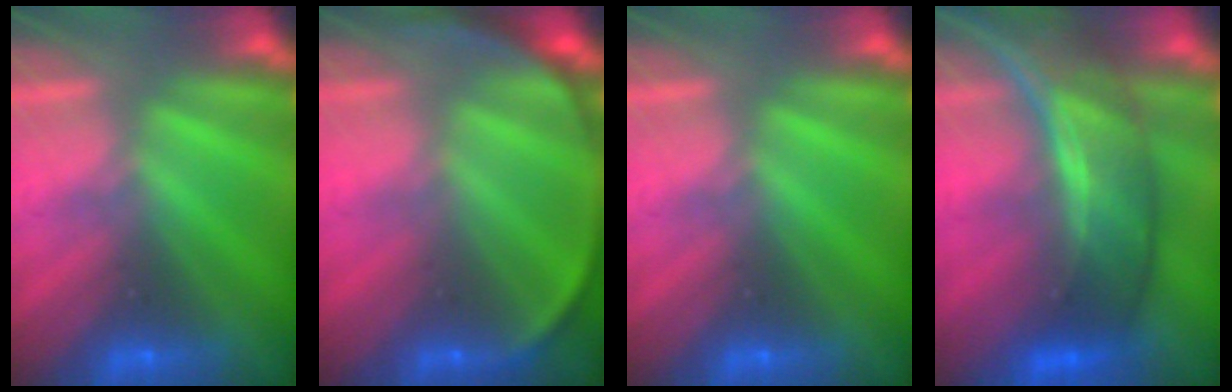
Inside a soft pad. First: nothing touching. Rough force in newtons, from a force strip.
{"total": 3.6}
{"total": 0.0}
{"total": 7.2}